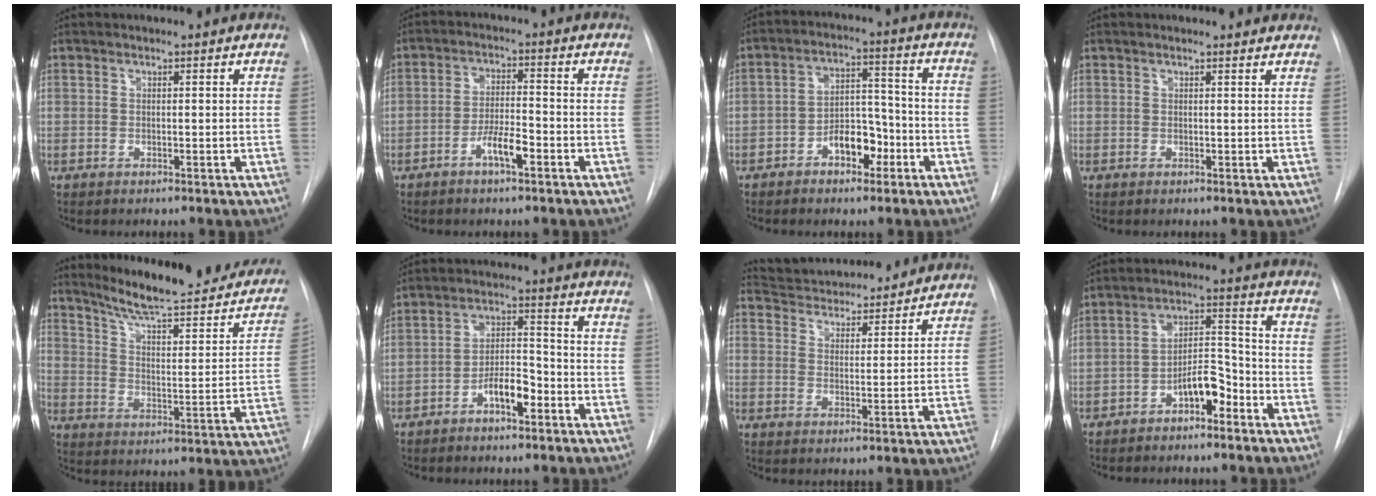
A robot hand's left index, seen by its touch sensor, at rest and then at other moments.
{"total": 5.6, "force": [-4.2, 0.6, 3.6], "torque": [-0.069, -0.001, -0.073]}
{"total": 7.6, "force": [-5.1, 3.5, 4.4], "torque": [-0.071, 0.022, -0.083]}
{"total": 2.5, "force": [2.4, 0.7, 0.5], "torque": [-0.005, 0.006, 0.010]}
{"total": 24.3, "force": [20.3, 4.0, 12.8], "torque": [-0.176, -0.050, 0.264]}
{"total": 6.9, "force": [-5.0, 1.8, 4.4], "torque": [-0.082, 0.012, -0.083]}
{"total": 15.6, "force": [14.6, 3.2, 4.5], "torque": [-0.073, 0.015, 0.211]}
{"total": 7.6, "force": [-5.7, 2.4, 4.4], "torque": [-0.077, 0.022, -0.091]}